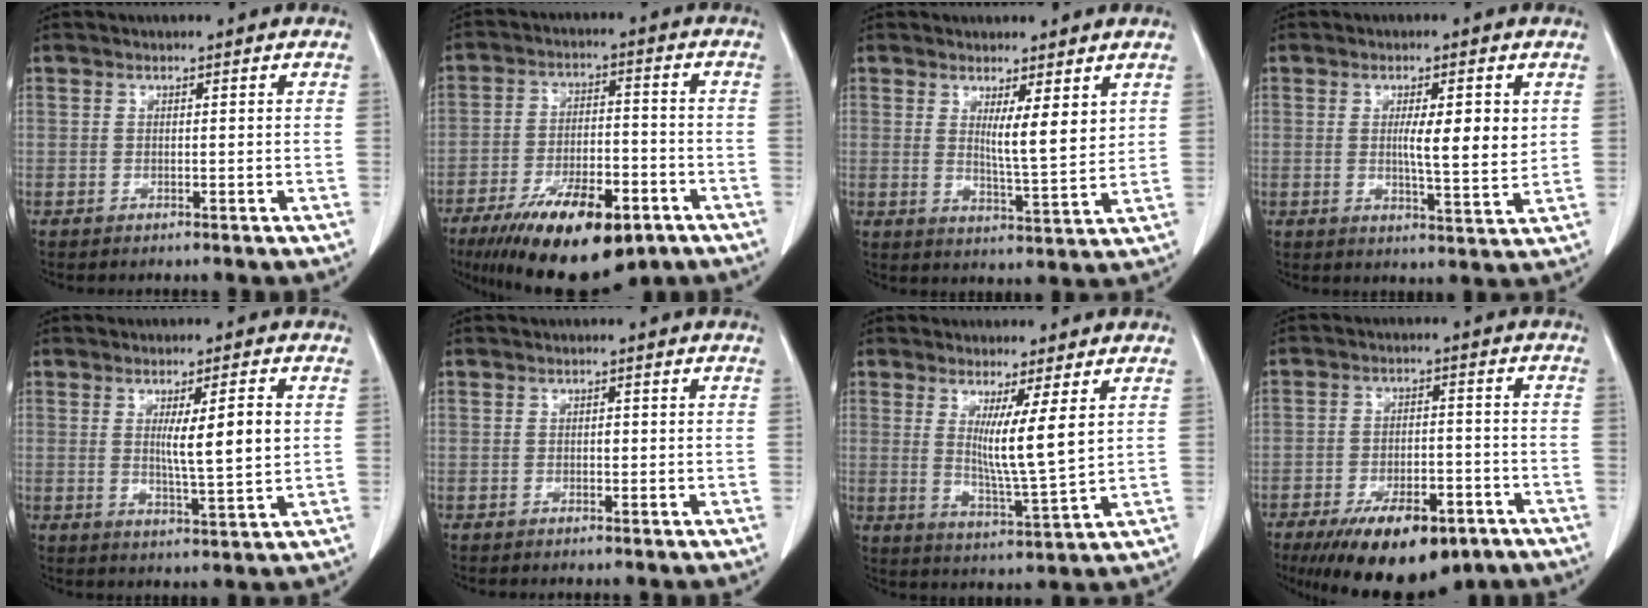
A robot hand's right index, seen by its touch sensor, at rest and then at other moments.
{"total": 16.3, "force": [-9.9, 5.7, 11.6], "torque": [-0.190, -0.012, -0.157]}
{"total": 5.8, "force": [2.7, 0.6, 5.1], "torque": [-0.084, -0.018, 0.049]}
{"total": 6.8, "force": [1.4, 1.0, 6.6], "torque": [-0.100, -0.010, 0.022]}
{"total": 7.3, "force": [1.3, 0.4, 7.2], "torque": [-0.116, -0.011, 0.022]}
{"total": 0.6, "force": [0.0, 0.4, 0.4], "torque": [-0.006, 0.001, -0.002]}
{"total": 7.9, "force": [2.6, -0.5, 7.5], "torque": [-0.129, -0.029, 0.052]}
{"total": 14.5, "force": [-9.6, 5.9, 9.2], "torque": [-0.142, -0.009, -0.145]}